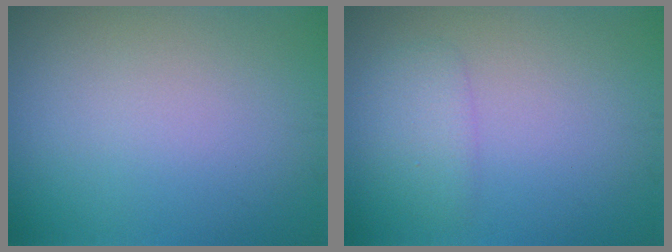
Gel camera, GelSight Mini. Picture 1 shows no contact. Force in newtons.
{"total": 1.9, "press": 1.9, "slide": 0.1}